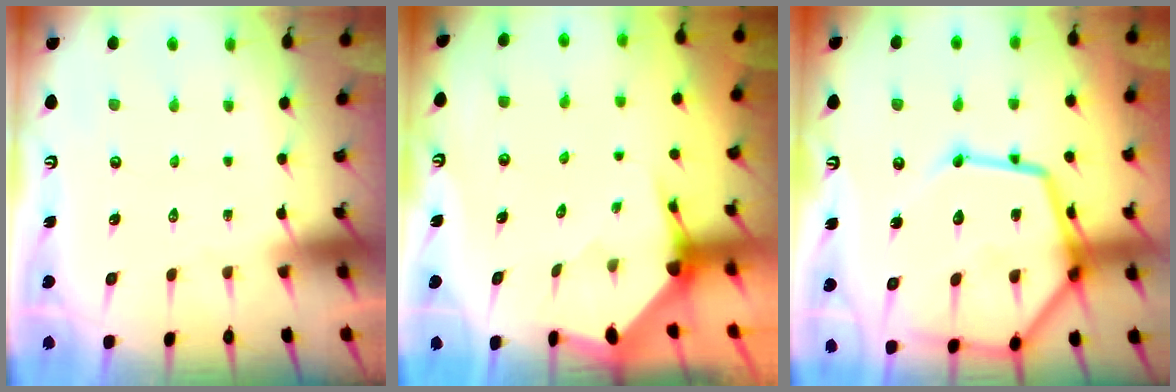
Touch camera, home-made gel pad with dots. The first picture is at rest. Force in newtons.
{"total": 3.5, "press": 3.5, "slide": 0.5}
{"total": 25.3, "press": 25.2, "slide": 2.4}